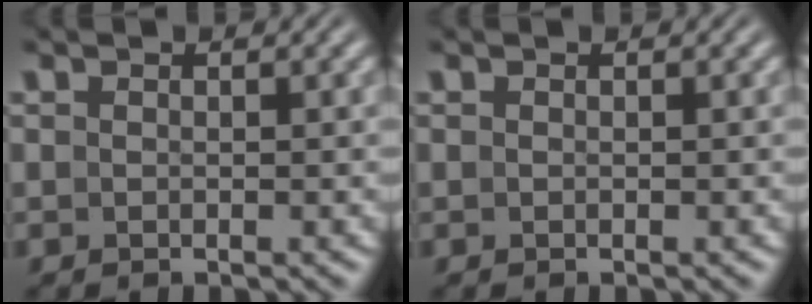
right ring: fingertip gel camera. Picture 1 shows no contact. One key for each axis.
{"total": 1.3, "fx": -0.3, "fy": -1.2, "fz": -0.4, "tx": 0.016, "ty": -0.012, "tz": 0.006}